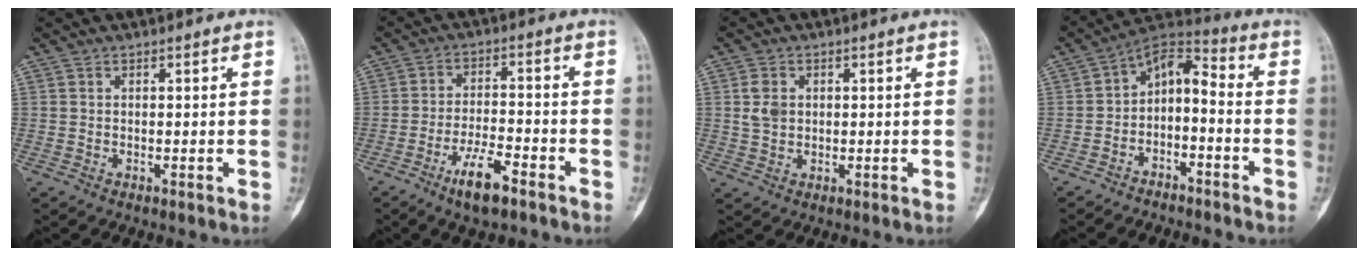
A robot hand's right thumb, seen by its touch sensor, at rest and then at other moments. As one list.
[{"total": 7.8, "force": [-5.0, 2.3, 5.6], "torque": [-0.101, 0.026, -0.085]}, {"total": 3.7, "force": [0.7, 2.8, 2.2], "torque": [-0.032, 0.001, 0.014]}, {"total": 9.4, "force": [-3.7, 5.3, 6.9], "torque": [-0.099, 0.076, -0.072]}]